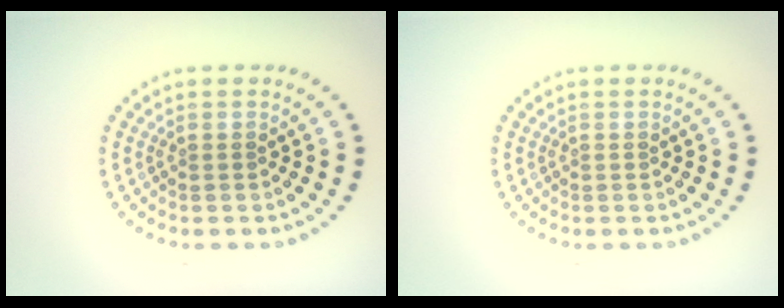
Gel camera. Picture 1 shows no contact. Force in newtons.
{"total": 0.0}